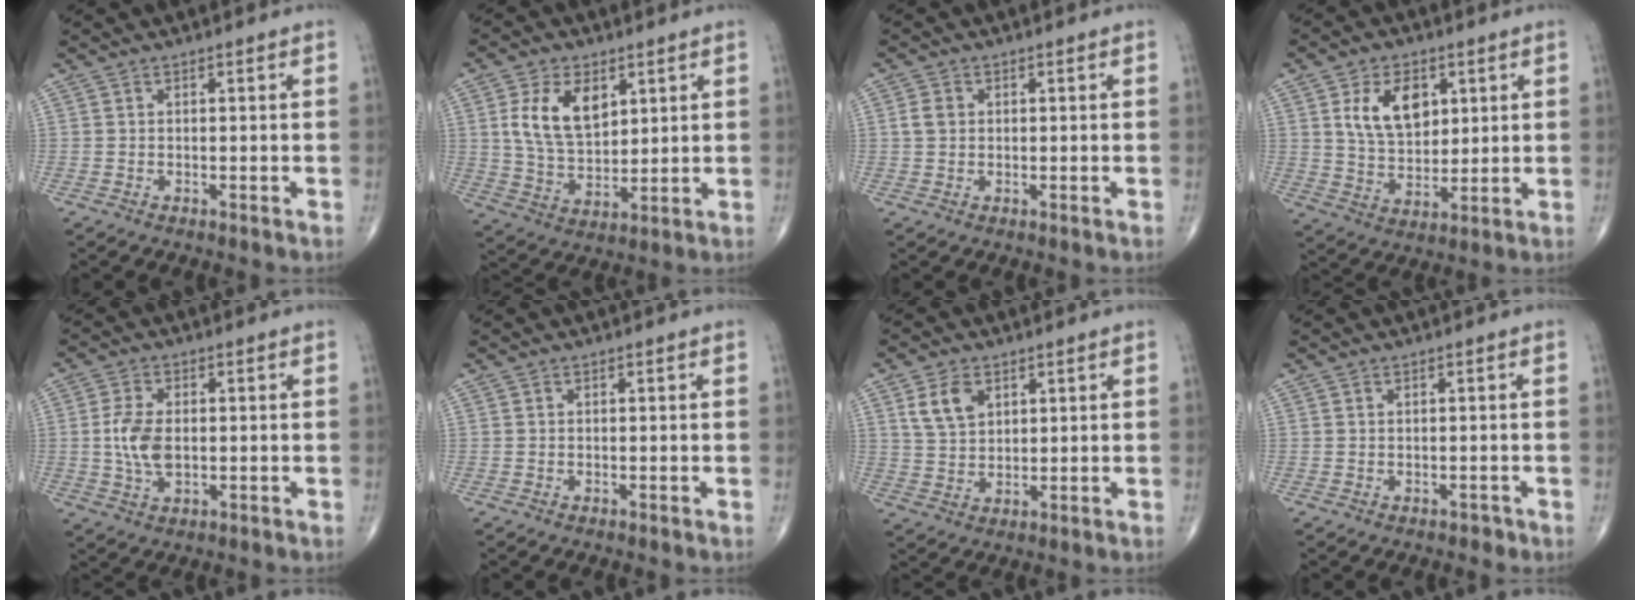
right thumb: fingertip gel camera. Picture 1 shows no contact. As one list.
[{"total": 11.6, "force": [4.0, 7.0, 8.3], "torque": [-0.136, -0.016, 0.082]}, {"total": 2.5, "force": [0.4, 2.0, 1.4], "torque": [-0.025, 0.004, 0.007]}, {"total": 11.2, "force": [3.8, 7.2, 7.7], "torque": [-0.106, -0.018, 0.076]}, {"total": 7.0, "force": [-0.1, 4.0, 5.8], "torque": [-0.121, -0.001, 0.000]}, {"total": 0.0}, {"total": 6.4, "force": [2.8, 4.2, 3.9], "torque": [-0.060, -0.011, 0.058]}, {"total": 0.7, "force": [-0.3, 0.6, 0.3], "torque": [0.000, 0.003, -0.004]}]